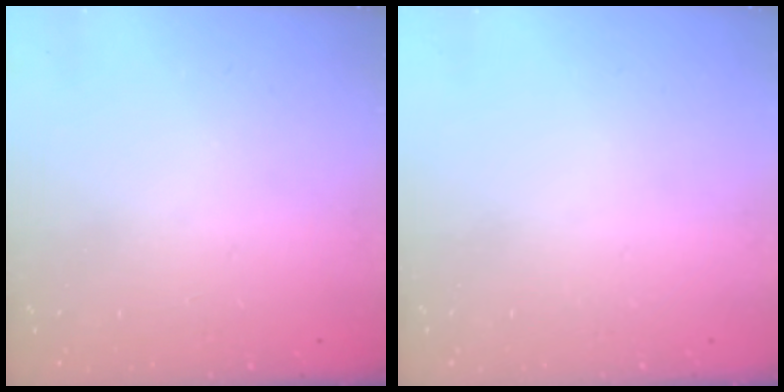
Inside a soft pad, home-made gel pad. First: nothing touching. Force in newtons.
{"total": 0.0}